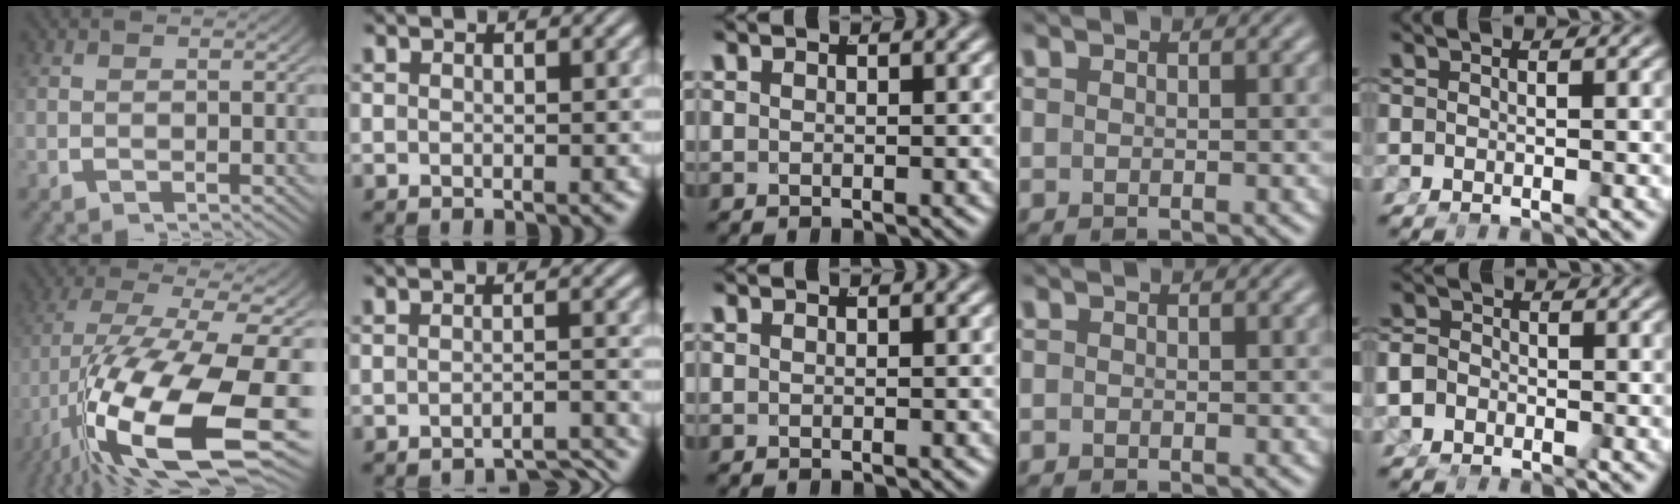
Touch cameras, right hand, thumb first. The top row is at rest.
{"thumb": {"total": 18.2, "force": [-6.2, 8.5, 14.9], "torque": [-0.319, -0.072, -0.047]}, "index": {"total": 3.2, "force": [-3.2, 0.2, 0.5], "torque": [-0.008, -0.007, -0.052]}, "little": {"total": 3.1, "force": [-1.4, 2.6, 0.9], "torque": [-0.023, -0.016, -0.021]}}